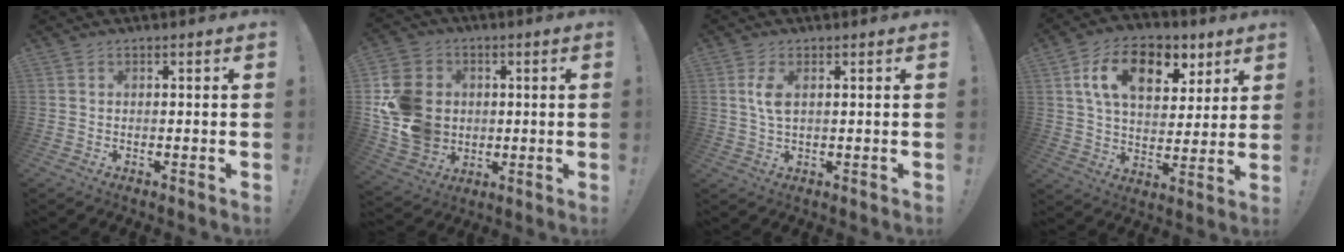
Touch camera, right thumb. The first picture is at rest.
{"total": 16.2, "force": [0.6, 14.0, 8.2], "torque": [-0.161, 0.009, 0.020]}
{"total": 4.3, "force": [1.0, 1.8, 3.8], "torque": [-0.074, -0.001, 0.014]}
{"total": 16.3, "force": [7.3, 10.2, 10.5], "torque": [-0.159, -0.023, 0.129]}